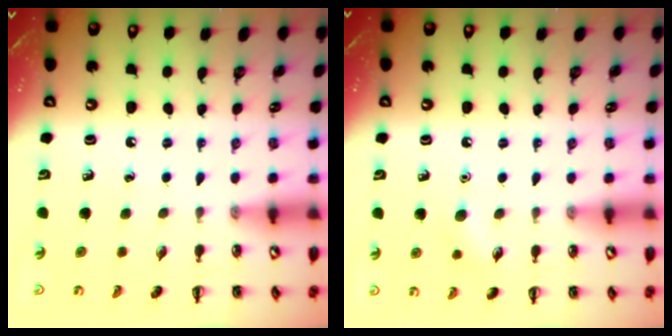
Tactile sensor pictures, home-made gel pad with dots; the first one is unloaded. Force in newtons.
{"total": 5.6, "press": 5.5, "slide": 1.2}